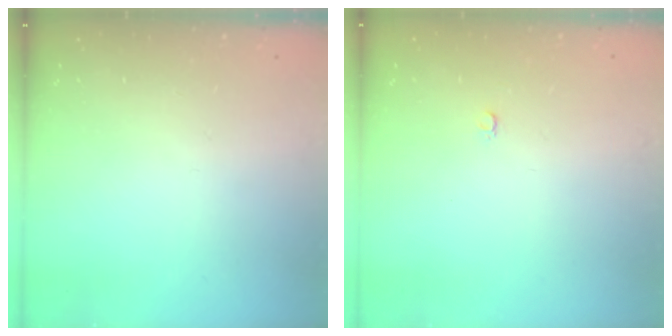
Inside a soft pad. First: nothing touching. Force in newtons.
{"total": 2.4, "press": 2.4, "slide": 0.2}